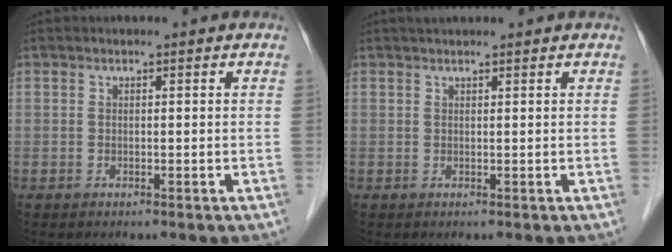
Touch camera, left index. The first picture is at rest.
{"total": 1.8, "force": [1.6, 0.1, 0.8], "torque": [-0.009, 0.020, 0.030]}